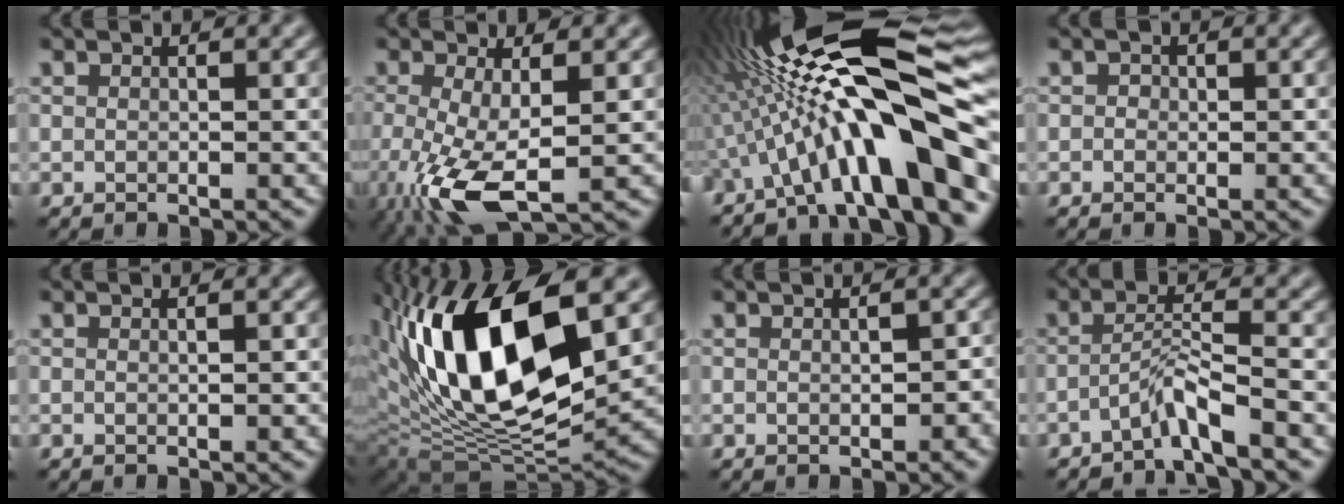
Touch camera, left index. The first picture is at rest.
{"total": 6.7, "force": [-2.1, 2.0, 6.0], "torque": [-0.139, -0.013, -0.042]}
{"total": 15.6, "force": [-3.2, 2.9, 15.0], "torque": [-0.211, 0.038, -0.049]}
{"total": 0.6, "force": [0.2, 0.5, 0.2], "torque": [-0.003, -0.007, 0.000]}
{"total": 0.7, "force": [0.2, -0.1, 0.6], "torque": [-0.012, -0.001, 0.003]}
{"total": 15.1, "force": [4.1, 6.6, 13.0], "torque": [-0.218, 0.003, 0.071]}
{"total": 1.9, "force": [0.1, 0.7, 1.7], "torque": [-0.026, -0.003, 0.006]}
{"total": 2.7, "force": [-2.1, -0.3, 1.7], "torque": [-0.036, 0.011, -0.048]}